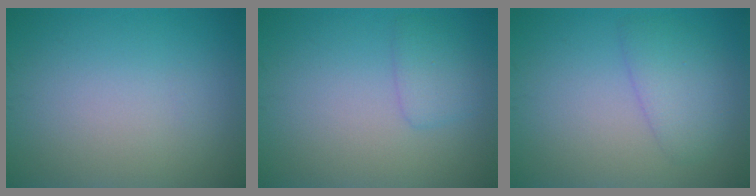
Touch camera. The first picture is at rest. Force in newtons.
{"total": 1.8, "press": 1.8, "slide": 0.1}
{"total": 2.7, "press": 2.7, "slide": 0.3}